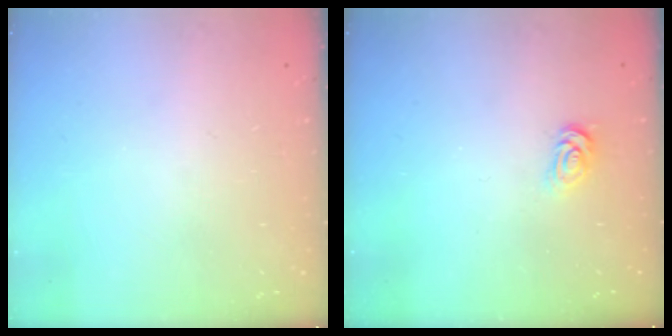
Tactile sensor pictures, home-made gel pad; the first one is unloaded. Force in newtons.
{"total": 2.0, "press": 2.0, "slide": 0.3}